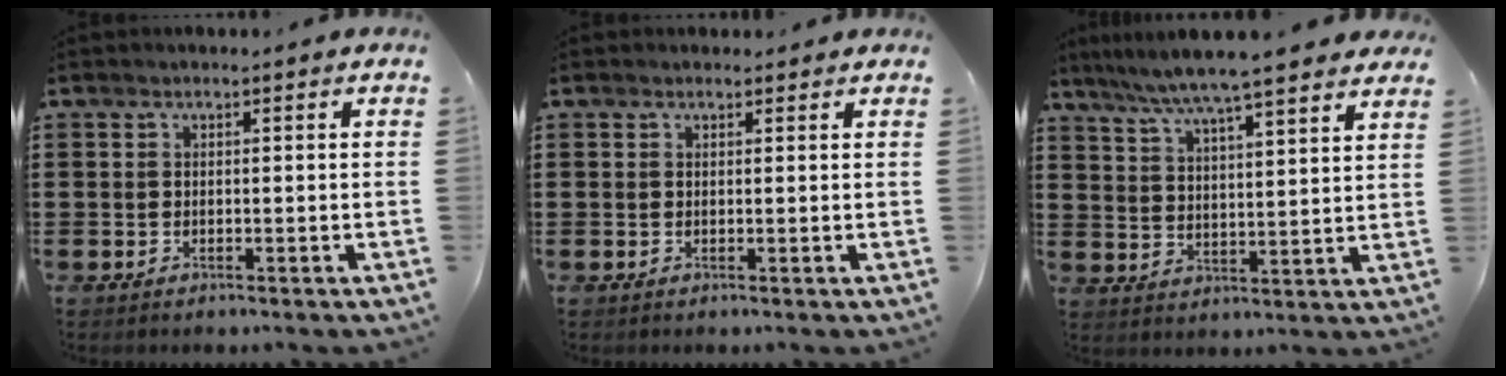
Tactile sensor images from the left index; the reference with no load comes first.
{"total": 0.6, "force": [0.5, 0.3, 0.2], "torque": [-0.005, 0.002, 0.011]}
{"total": 6.6, "force": [5.9, -0.3, 2.9], "torque": [-0.081, -0.031, 0.099]}